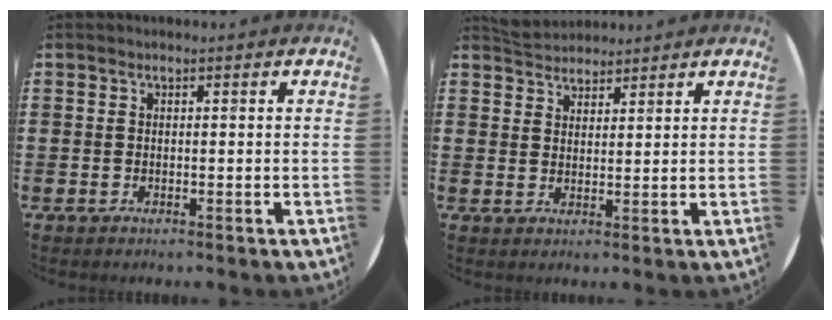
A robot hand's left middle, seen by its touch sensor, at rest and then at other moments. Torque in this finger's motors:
{"motor_torque": [0.44, -0.51, 0.00, 0.01]}